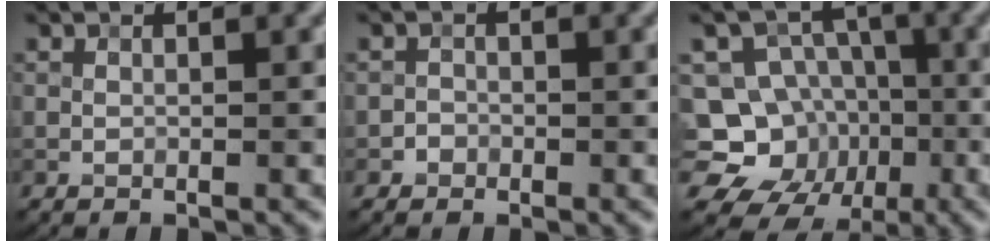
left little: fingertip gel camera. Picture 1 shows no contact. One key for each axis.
{"total": 0.9, "fx": -0.5, "fy": 0.7, "fz": -0.2, "tx": 0.018, "ty": 0.000, "tz": -0.010}
{"total": 12.8, "fx": -4.1, "fy": 11.5, "fz": 4.1, "tx": -0.072, "ty": -0.004, "tz": -0.083}